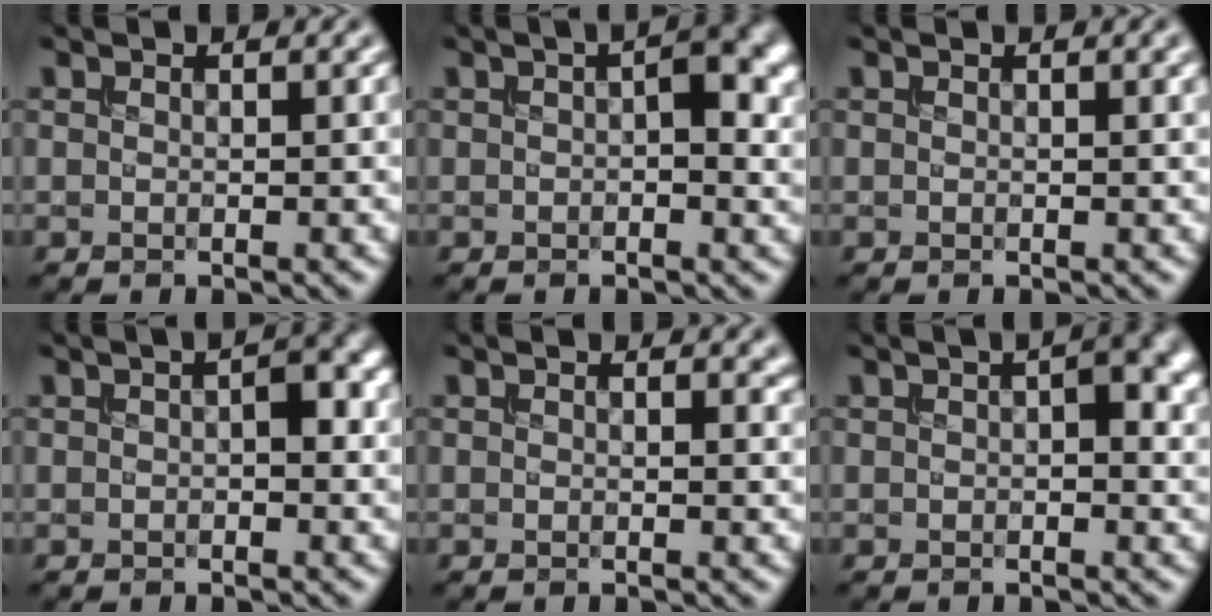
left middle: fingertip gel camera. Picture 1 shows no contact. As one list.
[{"total": 4.1, "force": [0.6, 1.8, 3.6], "torque": [-0.049, 0.006, 0.006]}, {"total": 0.8, "force": [0.5, 0.1, 0.7], "torque": [-0.011, 0.001, 0.008]}, {"total": 2.5, "force": [0.2, 1.1, 2.2], "torque": [-0.031, 0.006, 0.002]}, {"total": 0.9, "force": [0.5, 0.5, 0.5], "torque": [-0.005, -0.003, 0.009]}, {"total": 3.7, "force": [0.8, 1.7, 3.2], "torque": [-0.043, 0.007, 0.010]}]